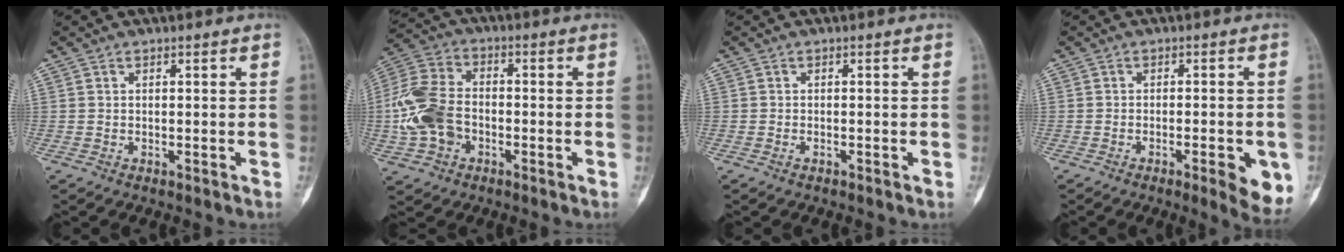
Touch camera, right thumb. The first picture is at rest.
{"total": 12.5, "force": [-2.4, 9.0, 8.4], "torque": [-0.172, 0.026, -0.053]}
{"total": 0.5, "force": [-0.3, 0.3, 0.3], "torque": [-0.006, 0.001, -0.007]}
{"total": 7.2, "force": [-2.7, 1.9, 6.4], "torque": [-0.078, -0.004, -0.031]}